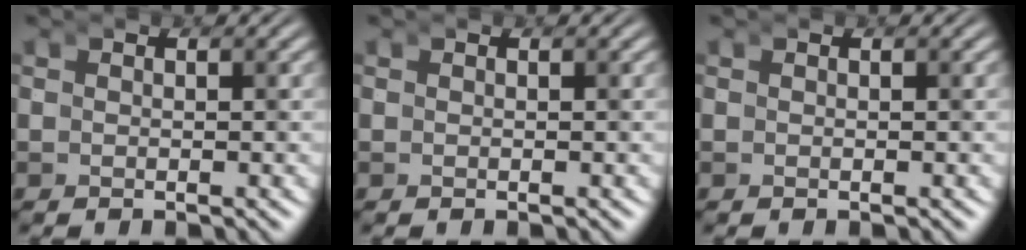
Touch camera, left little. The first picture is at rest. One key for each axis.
{"total": 0.0}
{"total": 0.0}